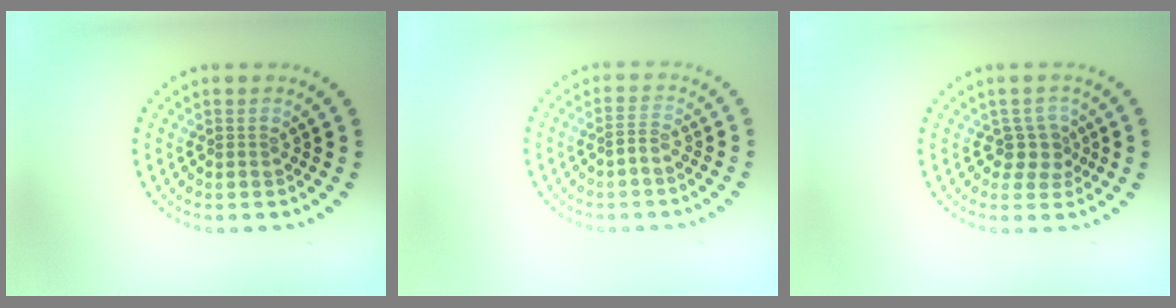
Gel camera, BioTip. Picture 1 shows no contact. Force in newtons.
{"total": 1.0, "press": 0.7, "slide": 0.7}
{"total": 2.2, "press": 1.8, "slide": 1.3}